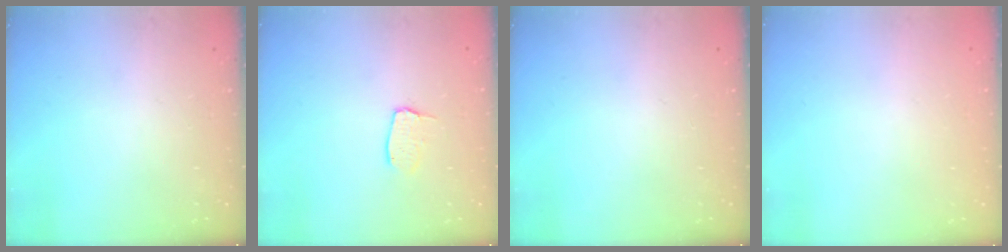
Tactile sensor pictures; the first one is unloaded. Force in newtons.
{"total": 5.6, "press": 5.6, "slide": 0.4}
{"total": 0.0}
{"total": 0.0}